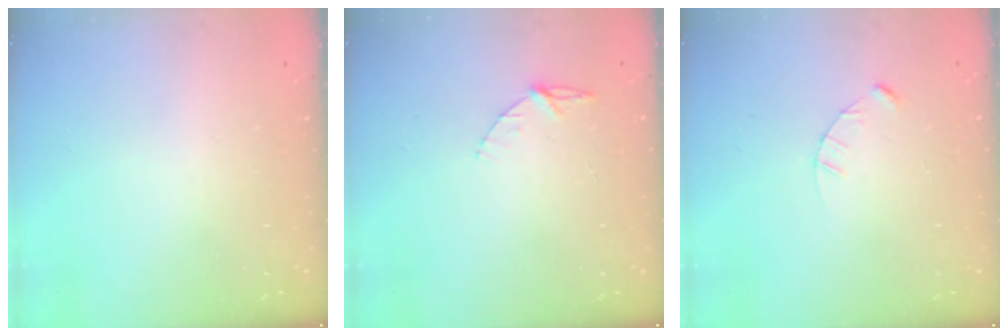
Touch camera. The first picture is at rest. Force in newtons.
{"total": 5.2, "press": 5.1, "slide": 0.5}
{"total": 2.4, "press": 2.4, "slide": 0.3}